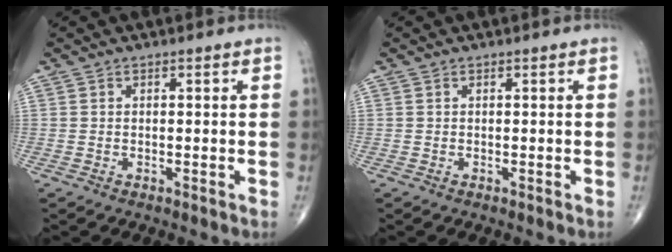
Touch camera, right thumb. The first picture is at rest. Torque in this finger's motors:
{"motor_torque": [0.40, 0.28, -0.08, -0.04, 0.01]}